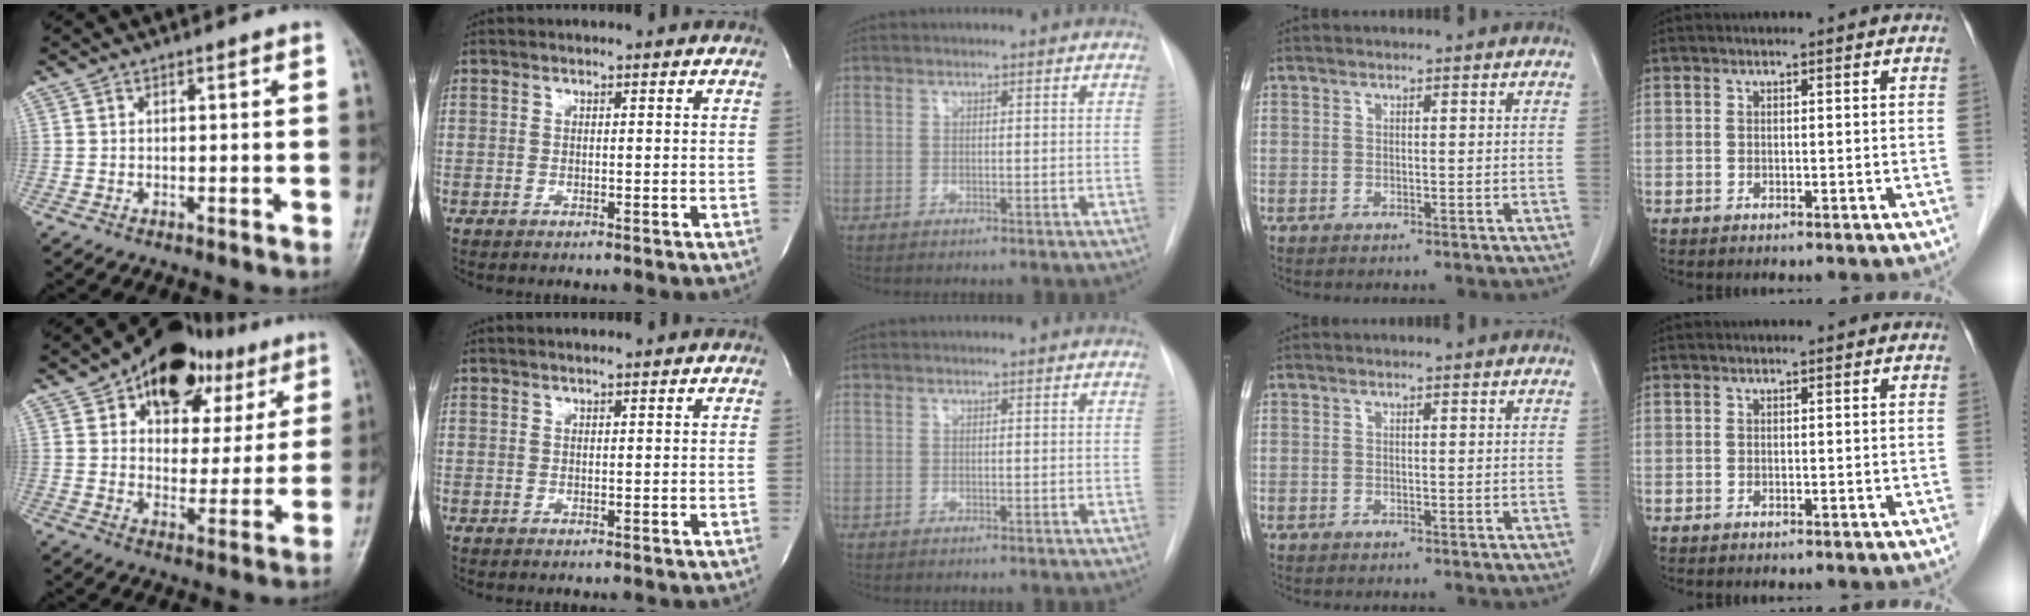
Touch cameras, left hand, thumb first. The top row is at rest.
{"thumb": {"total": 19.6, "force": [10.5, 11.9, 11.6], "torque": [-0.099, -0.017, 0.152]}, "index": {"total": 0.6, "force": [0.5, -0.1, 0.4], "torque": [-0.013, 0.004, 0.011]}}